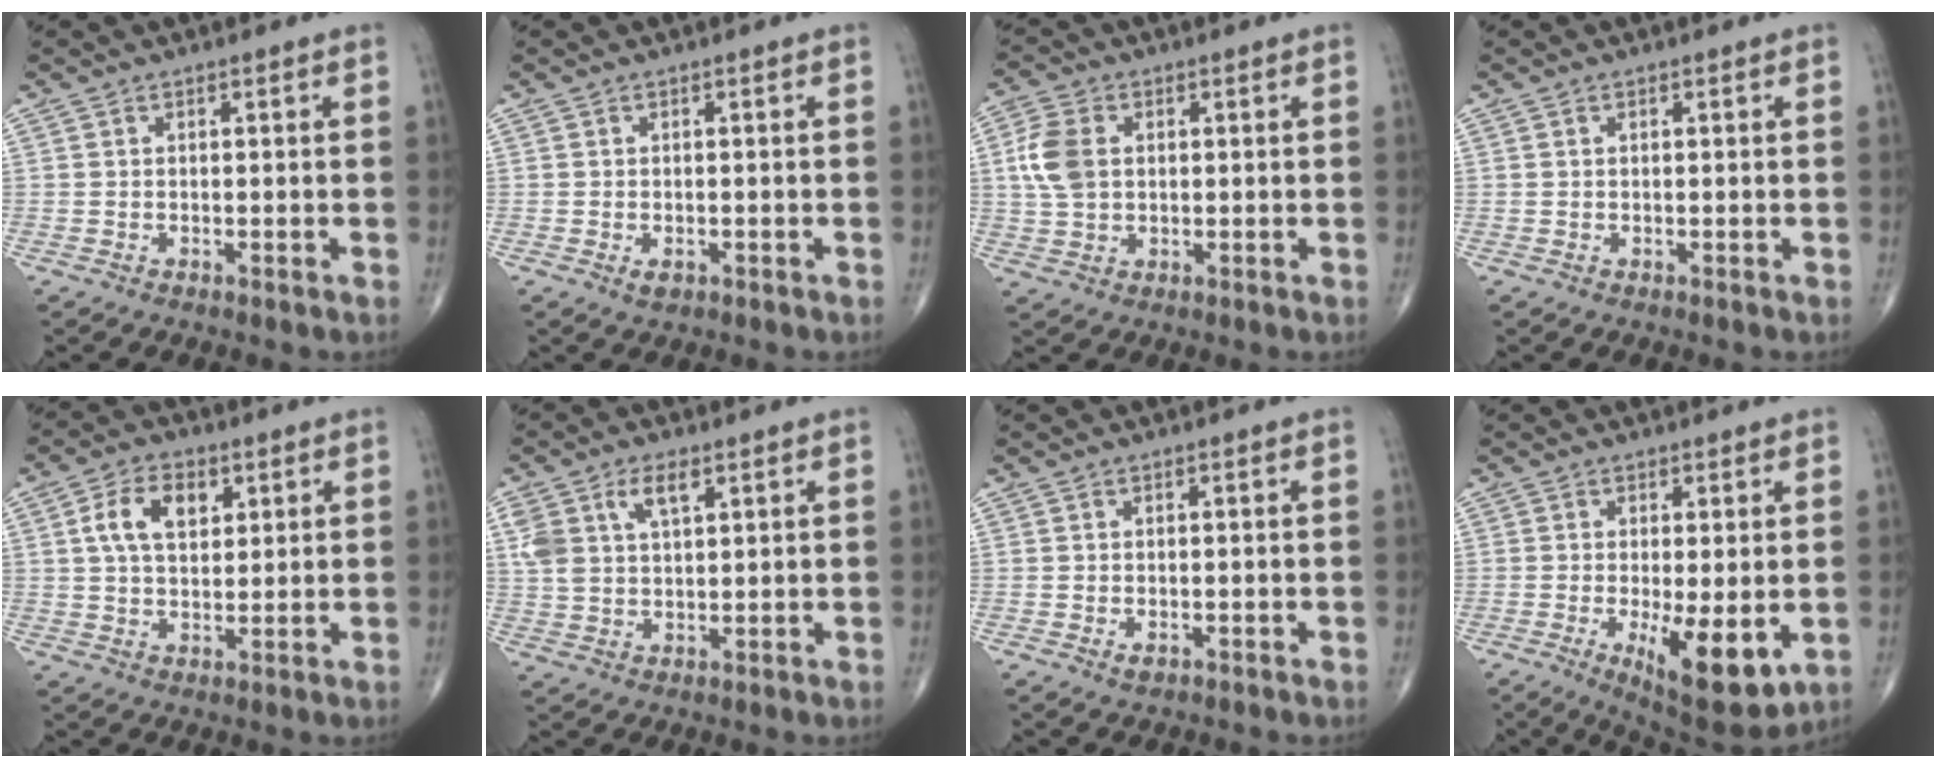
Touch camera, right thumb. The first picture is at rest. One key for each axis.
{"total": 1.5, "fx": -0.6, "fy": 1.0, "fz": 1.0, "tx": -0.012, "ty": 0.001, "tz": -0.005}
{"total": 7.4, "fx": 1.1, "fy": 5.2, "fz": 5.2, "tx": -0.109, "ty": 0.005, "tz": 0.021}
{"total": 0.0}
{"total": 8.5, "fx": 2.8, "fy": 5.2, "fz": 6.1, "tx": -0.094, "ty": -0.003, "tz": 0.047}
{"total": 7.7, "fx": 3.5, "fy": 4.0, "fz": 5.6, "tx": -0.111, "ty": -0.002, "tz": 0.070}
{"total": 1.2, "fx": -0.3, "fy": 0.8, "fz": 0.8, "tx": -0.008, "ty": 0.000, "tz": -0.002}
{"total": 11.3, "fx": -2.6, "fy": 3.8, "fz": 10.3, "tx": -0.153, "ty": -0.026, "tz": -0.030}